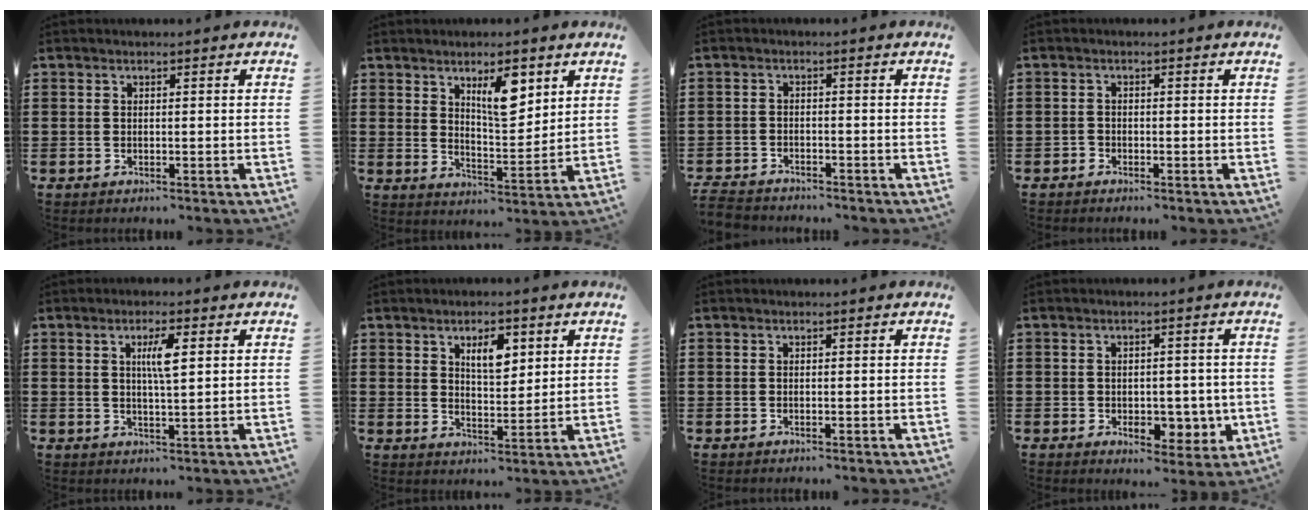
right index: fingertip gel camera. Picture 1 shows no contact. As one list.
[{"total": 7.7, "force": [3.9, 3.0, 5.9], "torque": [-0.086, -0.009, 0.060]}, {"total": 2.6, "force": [-2.6, 0.4, 0.0], "torque": [-0.013, -0.003, -0.059]}, {"total": 1.0, "force": [-0.9, 0.5, 0.1], "torque": [-0.004, 0.002, -0.019]}, {"total": 4.1, "force": [1.2, 0.7, 3.8], "torque": [-0.079, 0.007, 0.016]}, {"total": 5.0, "force": [2.5, 2.3, 3.8], "torque": [-0.058, -0.001, 0.037]}, {"total": 0.0}, {"total": 4.6, "force": [-0.9, 3.3, 3.1], "torque": [-0.052, 0.007, -0.015]}]